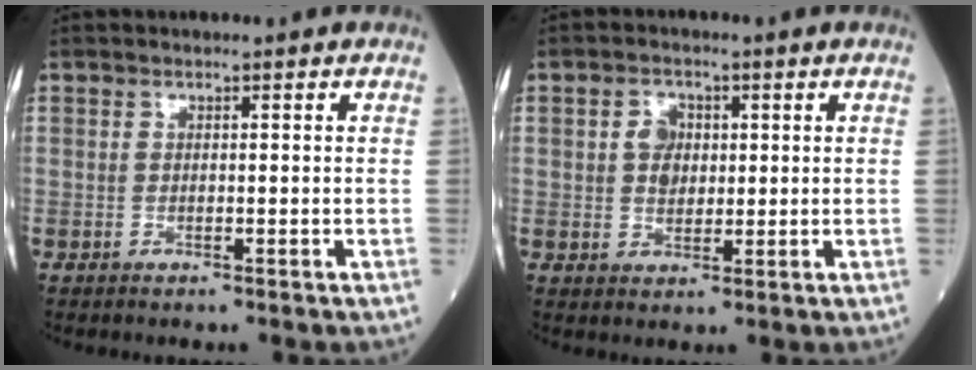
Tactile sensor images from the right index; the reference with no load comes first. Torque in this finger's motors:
{"motor_torque": [-0.03, 0.00, 0.03, 0.02]}